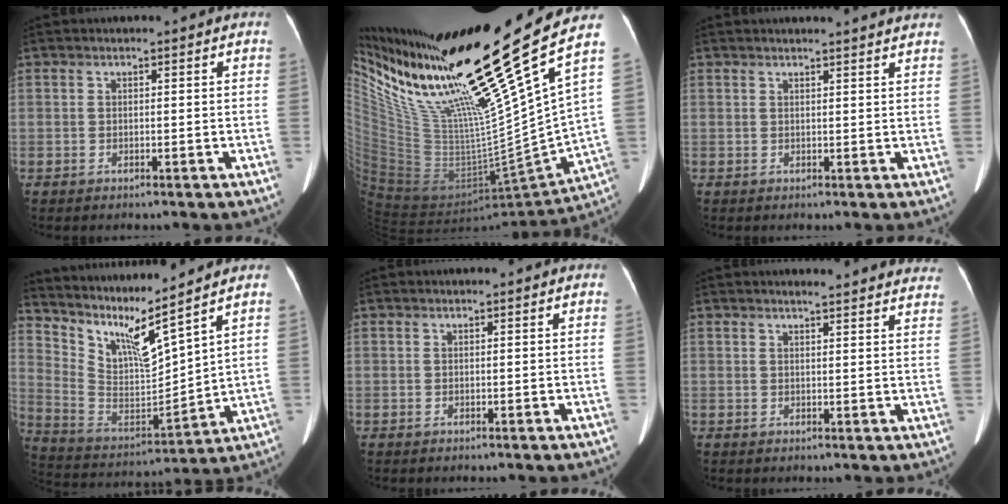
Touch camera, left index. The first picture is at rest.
{"total": 29.4, "force": [19.7, -0.4, 21.8], "torque": [-0.339, -0.035, 0.345]}
{"total": 5.9, "force": [5.7, -0.2, 1.7], "torque": [-0.020, 0.008, 0.050]}
{"total": 11.7, "force": [9.6, 0.3, 6.6], "torque": [-0.139, -0.015, 0.196]}
{"total": 0.0}
{"total": 14.0, "force": [13.4, 1.4, 3.8], "torque": [-0.027, -0.027, 0.135]}